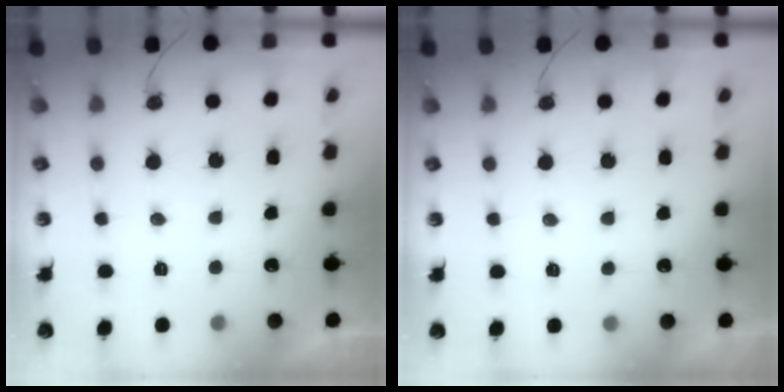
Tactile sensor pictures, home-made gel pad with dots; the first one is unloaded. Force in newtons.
{"total": 2.8, "press": 2.8, "slide": 0.4}